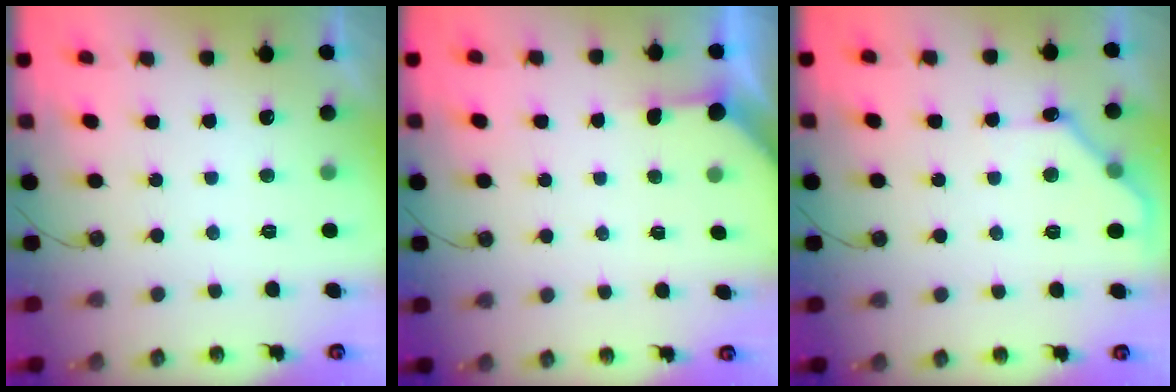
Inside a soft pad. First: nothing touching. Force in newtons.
{"total": 2.1, "press": 2.1, "slide": 0.3}
{"total": 8.9, "press": 8.9, "slide": 0.6}